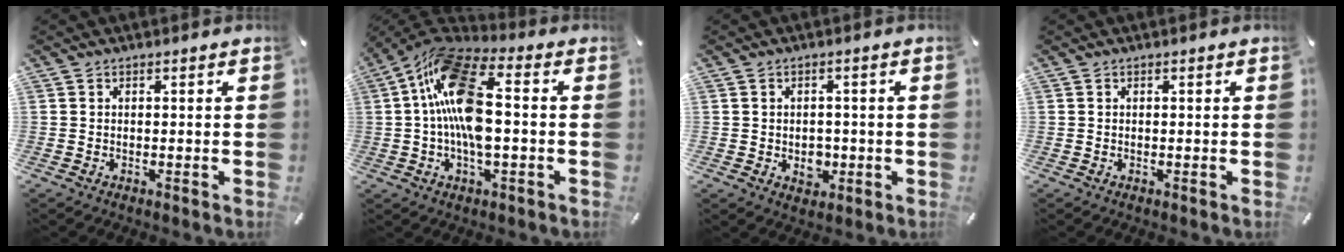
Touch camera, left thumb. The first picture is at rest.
{"total": 17.1, "force": [-0.5, 8.4, 14.8], "torque": [-0.298, 0.009, -0.009]}
{"total": 4.5, "force": [-0.7, 3.7, 2.5], "torque": [-0.018, -0.004, -0.014]}
{"total": 0.0}